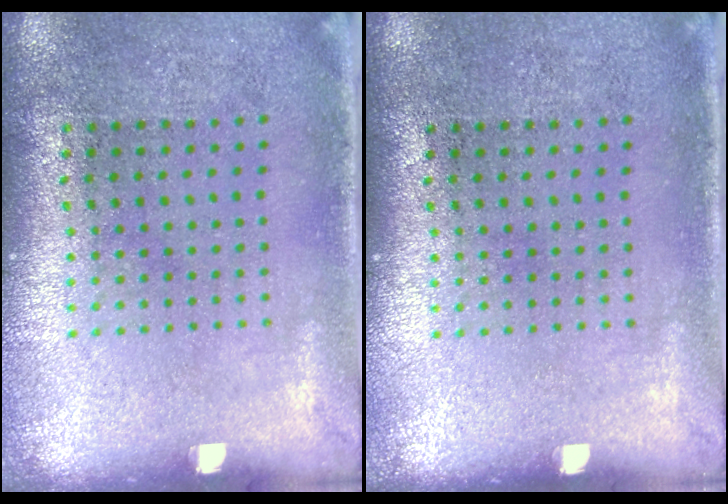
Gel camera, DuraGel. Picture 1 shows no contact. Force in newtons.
{"total": 0.0}